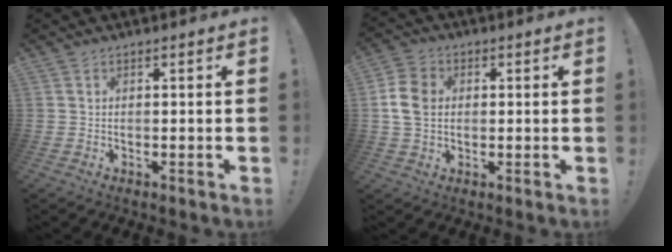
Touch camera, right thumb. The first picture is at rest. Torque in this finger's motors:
{"motor_torque": [-0.09, 0.42, 0.02, 0.07, 0.06]}